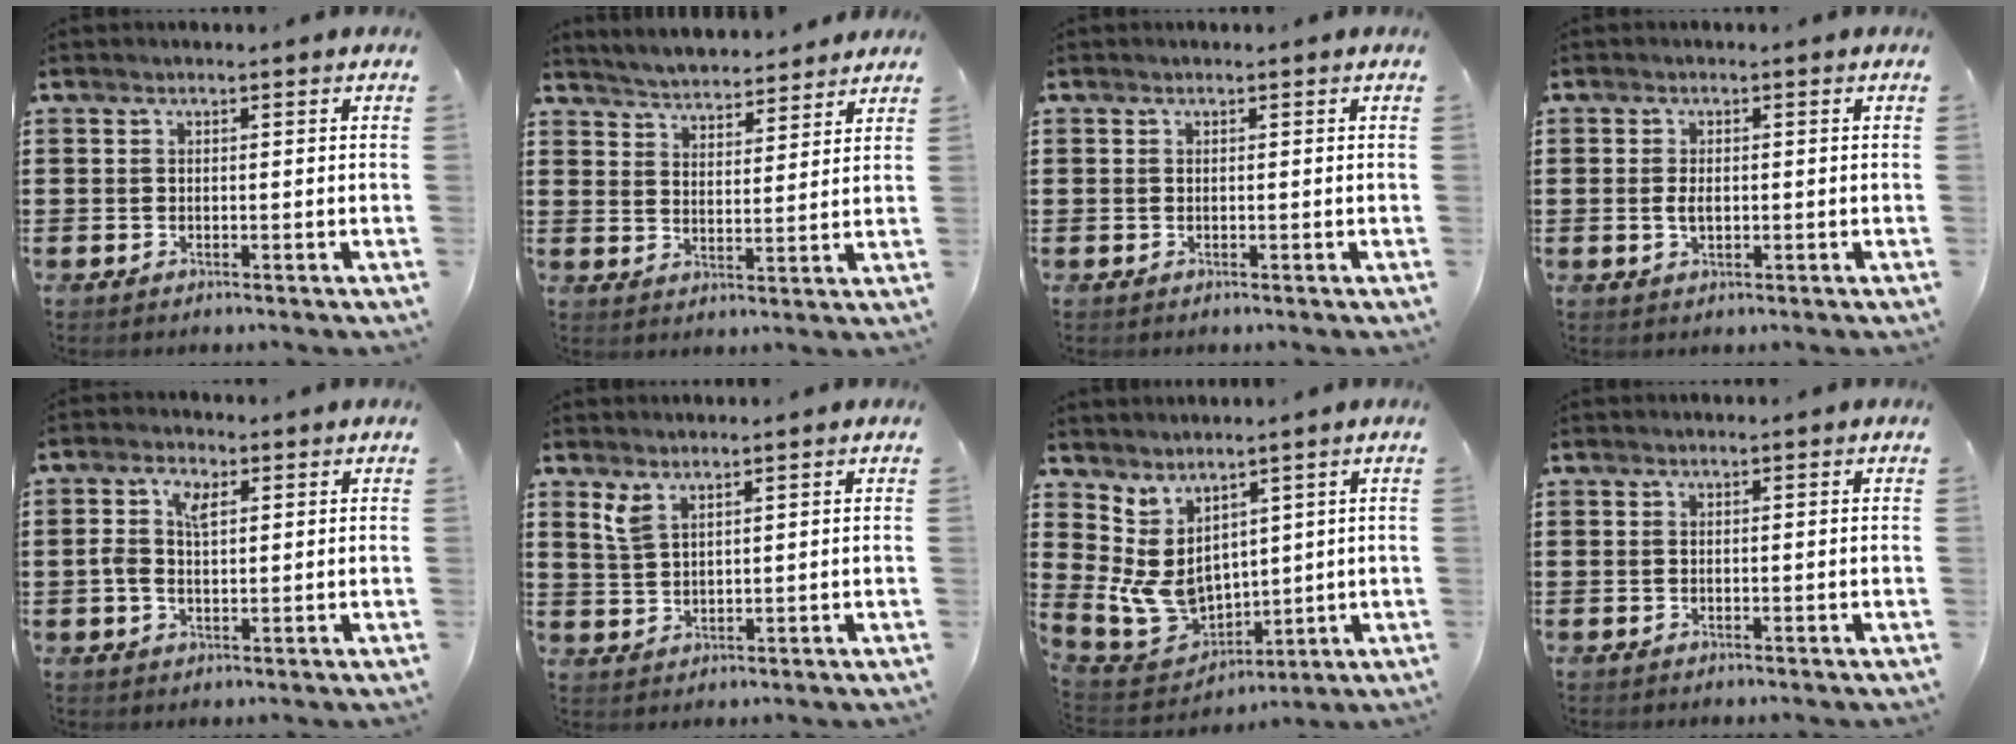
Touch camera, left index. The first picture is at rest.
{"total": 4.3, "force": [4.3, 0.1, -0.1], "torque": [-0.017, -0.024, 0.076]}
{"total": 0.0}
{"total": 2.1, "force": [-0.1, 1.1, 1.8], "torque": [-0.041, 0.001, -0.005]}
{"total": 4.4, "force": [0.9, 2.3, 3.6], "torque": [-0.084, 0.010, 0.012]}
{"total": 3.2, "force": [2.3, 1.2, 1.9], "torque": [-0.044, 0.001, 0.044]}
{"total": 9.0, "force": [1.9, 7.2, 5.0], "torque": [-0.149, -0.006, 0.042]}
{"total": 0.0}